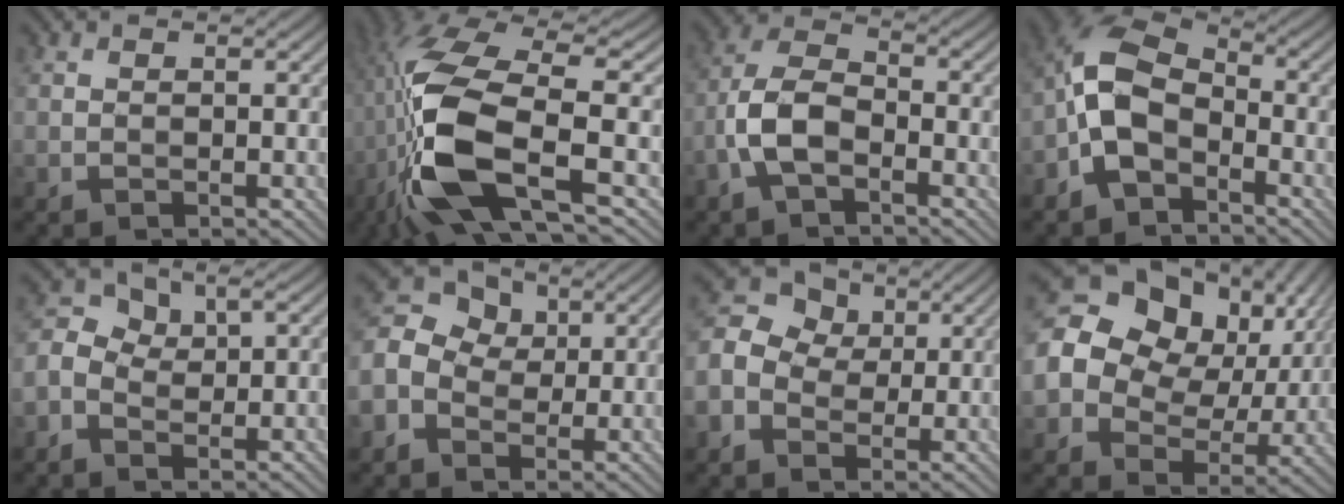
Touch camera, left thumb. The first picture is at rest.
{"total": 14.5, "force": [-3.4, 5.1, 13.1], "torque": [-0.311, -0.005, -0.063]}
{"total": 6.5, "force": [-3.0, 3.1, 4.8], "torque": [-0.106, 0.013, -0.071]}
{"total": 8.7, "force": [-3.6, 5.4, 5.8], "torque": [-0.126, 0.009, -0.088]}
{"total": 3.8, "force": [-0.5, 2.7, 2.6], "torque": [-0.065, 0.012, -0.017]}
{"total": 9.6, "force": [-0.4, 7.9, 5.3], "torque": [-0.150, 0.015, -0.025]}
{"total": 10.3, "force": [0.1, 8.5, 5.8], "torque": [-0.161, 0.023, -0.014]}
{"total": 20.0, "force": [5.5, 15.9, 10.9], "torque": [-0.254, 0.038, 0.099]}